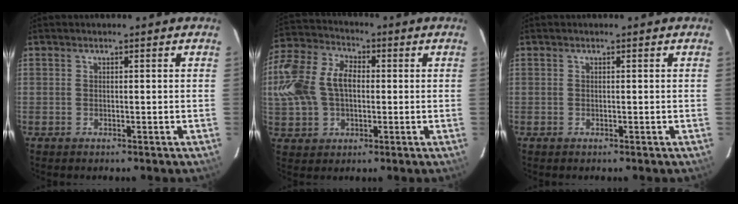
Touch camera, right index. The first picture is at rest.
{"total": 17.9, "force": [0.4, 12.9, 12.4], "torque": [-0.303, 0.035, 0.008]}
{"total": 0.0}